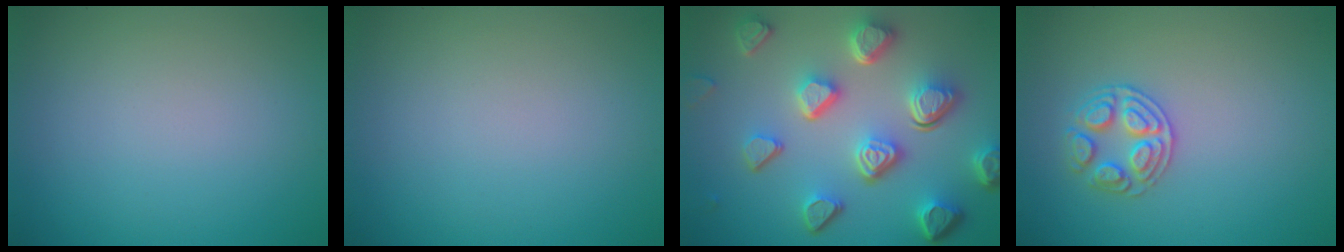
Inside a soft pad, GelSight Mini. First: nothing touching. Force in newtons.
{"total": 0.0}
{"total": 7.5, "press": 5.6, "slide": 5.1}
{"total": 2.6, "press": 2.6, "slide": 0.4}